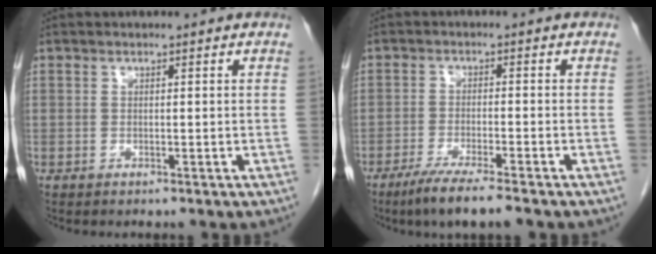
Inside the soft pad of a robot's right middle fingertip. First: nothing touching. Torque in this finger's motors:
{"motor_torque": [0.59, -0.78, 0.11, 0.07]}